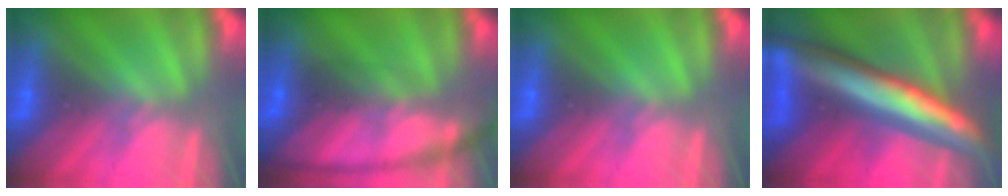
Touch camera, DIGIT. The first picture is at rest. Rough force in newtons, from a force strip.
{"total": 6.9}
{"total": 0.0}
{"total": 6.9}